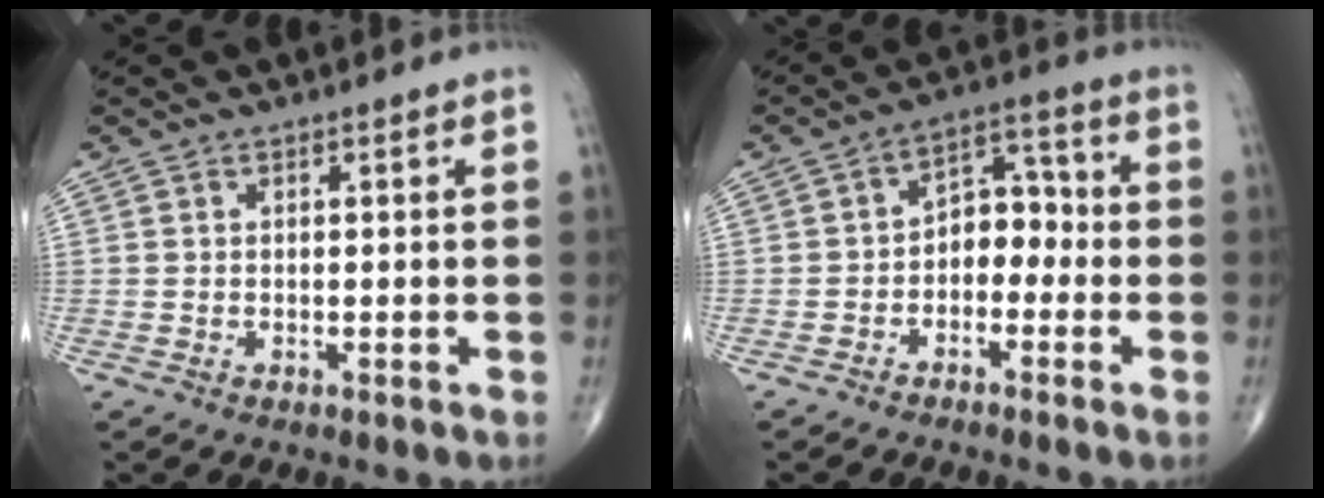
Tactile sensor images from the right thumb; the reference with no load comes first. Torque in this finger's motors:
{"motor_torque": [0.04, 0.10, 0.32, 0.18, 0.04]}